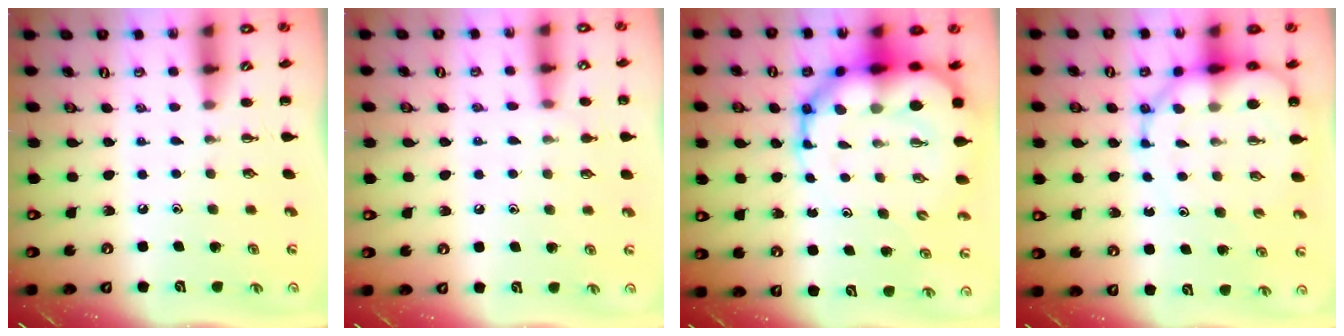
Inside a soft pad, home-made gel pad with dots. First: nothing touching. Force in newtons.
{"total": 7.3, "press": 7.1, "slide": 1.3}
{"total": 16.7, "press": 16.0, "slide": 4.7}
{"total": 11.3, "press": 10.9, "slide": 3.1}